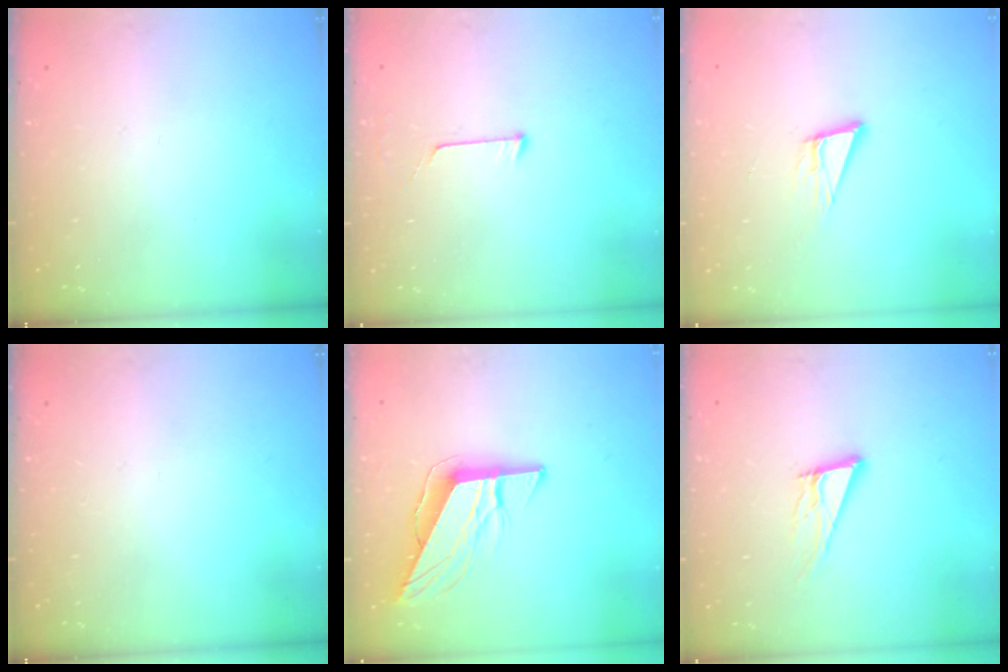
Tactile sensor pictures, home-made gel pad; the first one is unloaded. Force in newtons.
{"total": 3.9, "press": 3.9, "slide": 0.4}
{"total": 10.3, "press": 9.7, "slide": 3.3}
{"total": 0.0}
{"total": 9.9, "press": 9.9, "slide": 0.4}
{"total": 12.4, "press": 11.9, "slide": 3.3}